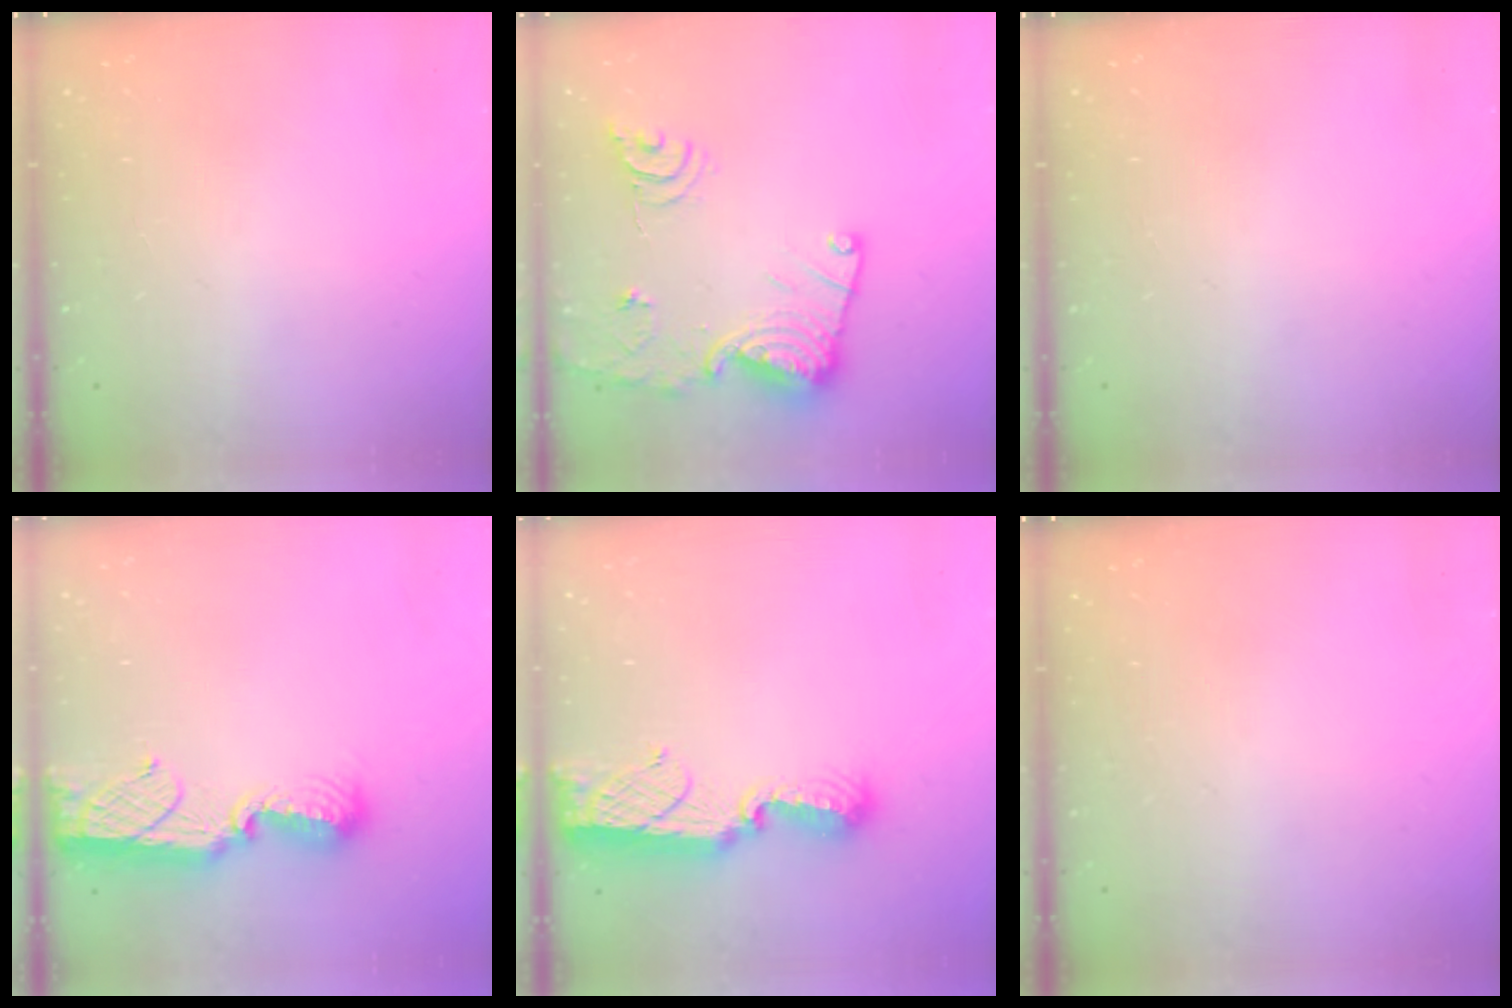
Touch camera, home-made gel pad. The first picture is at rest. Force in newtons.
{"total": 16.2, "press": 16.2, "slide": 1.1}
{"total": 0.0}
{"total": 11.0, "press": 11.0, "slide": 1.0}
{"total": 11.0, "press": 11.0, "slide": 0.6}
{"total": 0.0}